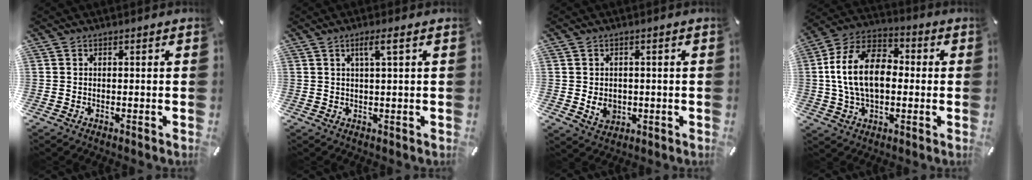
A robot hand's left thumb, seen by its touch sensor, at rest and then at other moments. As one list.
[{"total": 3.9, "force": [1.5, 0.2, 3.7], "torque": [-0.073, 0.000, 0.022]}, {"total": 4.6, "force": [-0.6, 3.9, 2.3], "torque": [-0.031, -0.002, -0.011]}, {"total": 15.9, "force": [0.1, 10.7, 11.8], "torque": [-0.257, 0.013, -0.002]}]